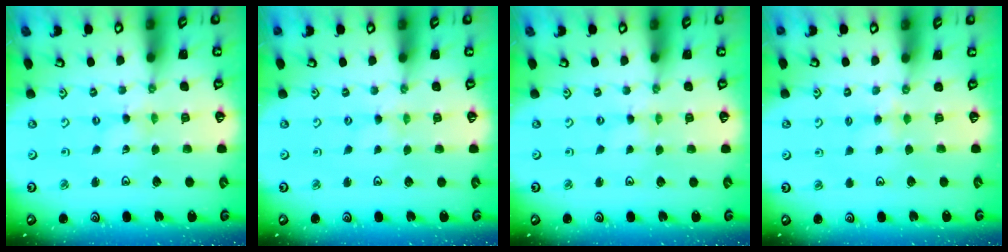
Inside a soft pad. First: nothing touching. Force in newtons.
{"total": 0.0}
{"total": 0.0}
{"total": 3.8, "press": 3.8, "slide": 0.6}